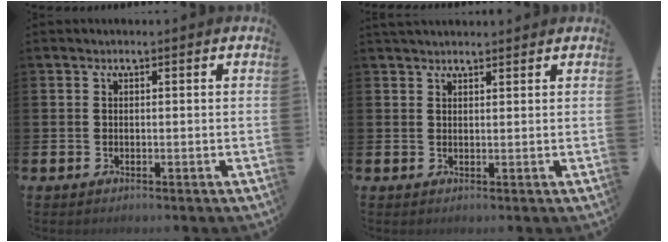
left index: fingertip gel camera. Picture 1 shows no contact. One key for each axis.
{"total": 2.0, "fx": 1.9, "fy": 0.5, "fz": 0.4, "tx": -0.002, "ty": -0.004, "tz": 0.033}